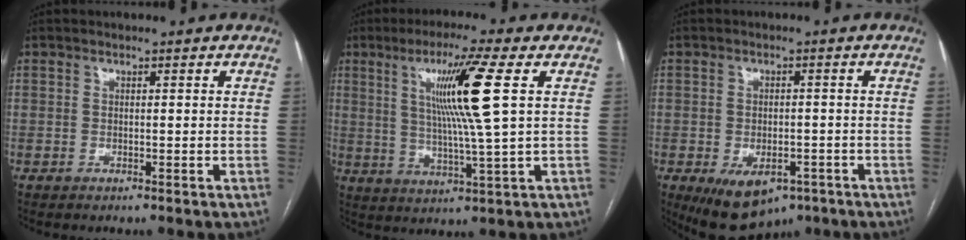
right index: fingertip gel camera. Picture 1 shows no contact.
{"total": 11.5, "force": [3.3, -1.6, 11.0], "torque": [-0.196, -0.002, 0.061]}
{"total": 9.5, "force": [-5.2, 5.5, 5.7], "torque": [-0.090, -0.004, -0.068]}